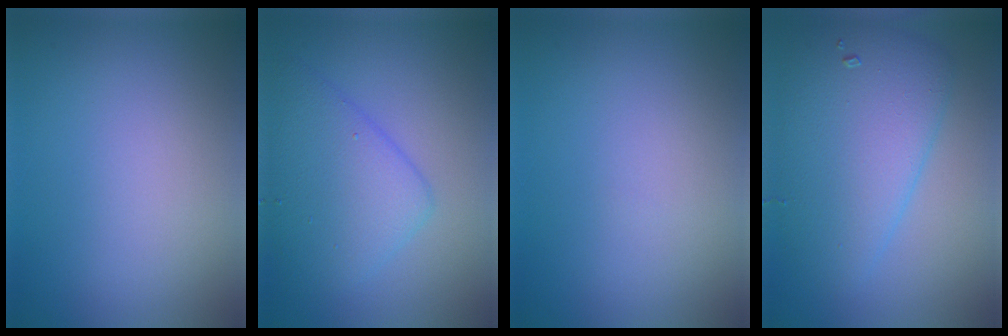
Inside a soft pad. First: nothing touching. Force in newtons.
{"total": 5.5, "press": 5.5, "slide": 0.1}
{"total": 0.0}
{"total": 6.7, "press": 6.7, "slide": 0.1}